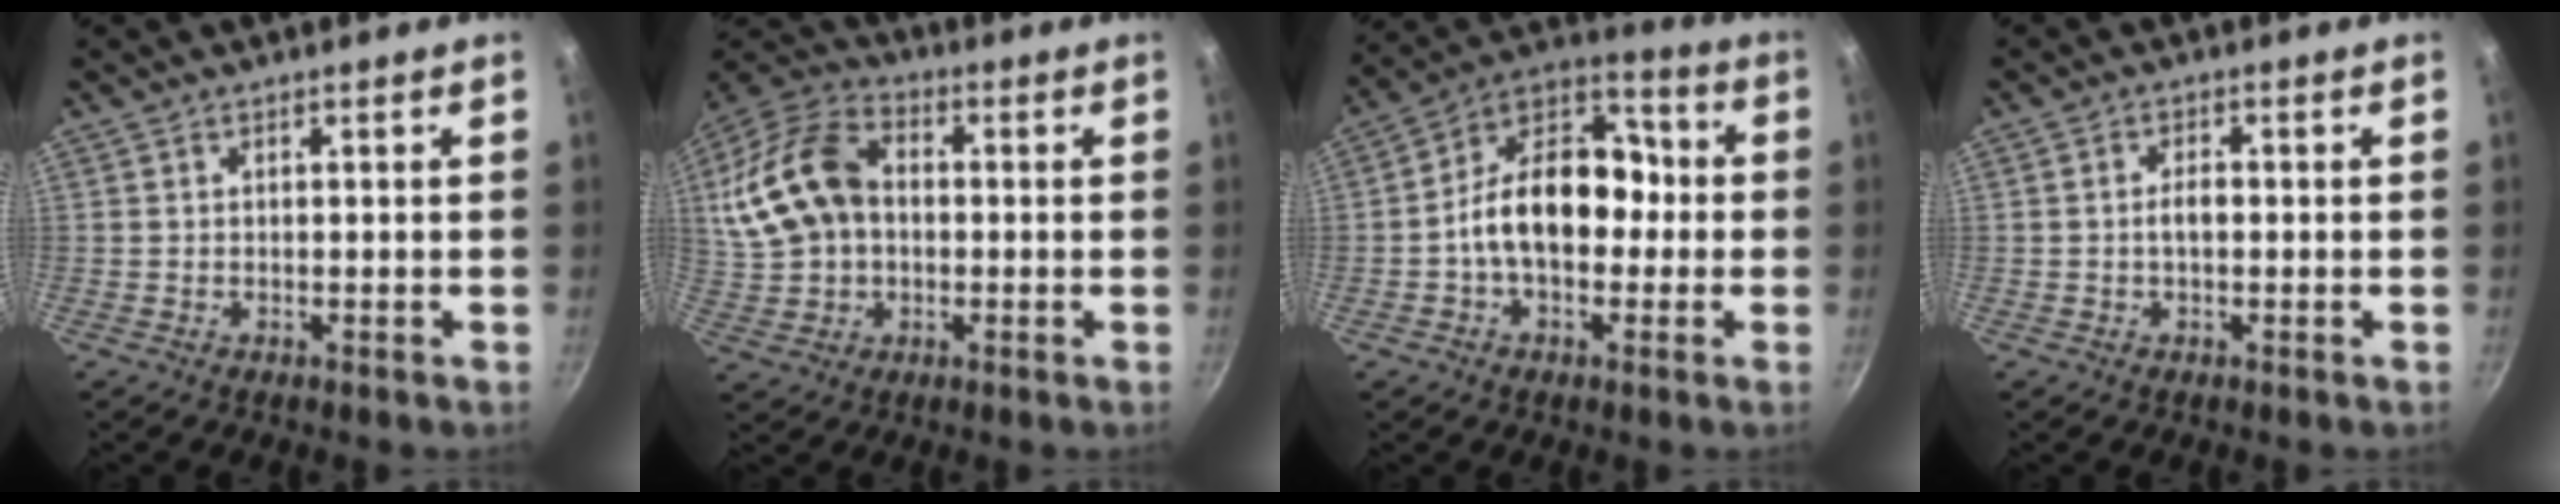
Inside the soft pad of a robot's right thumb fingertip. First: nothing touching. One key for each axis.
{"total": 17.0, "fx": 1.5, "fy": 12.2, "fz": 11.7, "tx": -0.223, "ty": 0.033, "tz": 0.022}
{"total": 16.5, "fx": -1.4, "fy": 11.2, "fz": 12.0, "tx": -0.141, "ty": 0.056, "tz": -0.043}
{"total": 2.4, "fx": -0.3, "fy": 1.3, "fz": 2.0, "tx": -0.030, "ty": 0.010, "tz": -0.006}